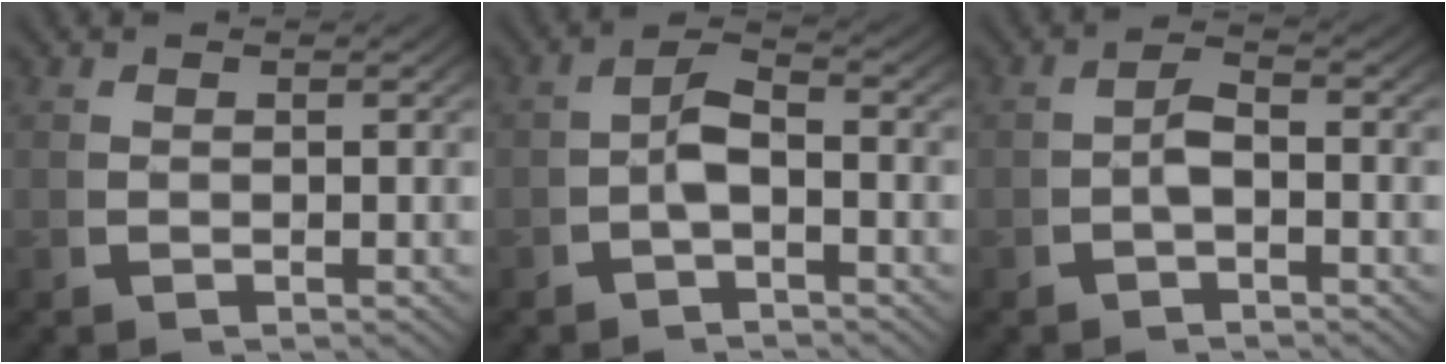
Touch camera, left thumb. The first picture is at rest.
{"total": 3.4, "force": [-1.1, 2.0, 2.5], "torque": [-0.047, -0.008, -0.021]}
{"total": 2.3, "force": [-1.0, 1.2, 1.6], "torque": [-0.029, -0.006, -0.019]}